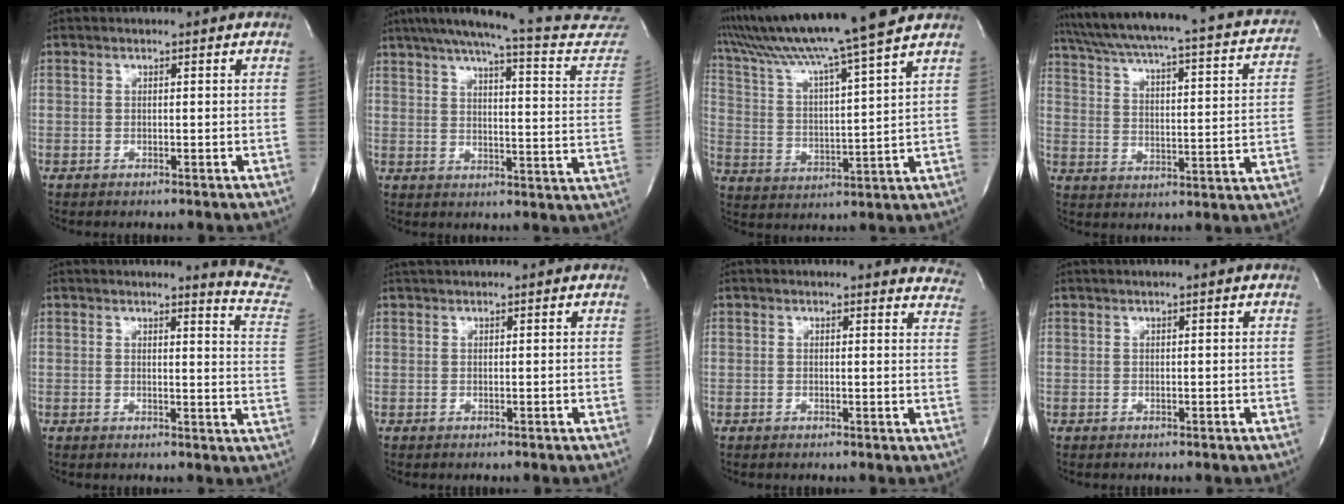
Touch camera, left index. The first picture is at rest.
{"total": 24.3, "force": [22.4, 1.5, 9.4], "torque": [-0.131, -0.067, 0.262]}
{"total": 18.3, "force": [15.6, -2.0, 9.3], "torque": [-0.175, -0.008, 0.248]}
{"total": 27.3, "force": [23.4, 4.0, 13.4], "torque": [-0.212, -0.029, 0.292]}
{"total": 9.4, "force": [9.3, -1.2, 0.8], "torque": [-0.005, -0.114, 0.074]}
{"total": 2.1, "force": [2.0, -0.2, 0.7], "torque": [-0.008, 0.022, 0.038]}
{"total": 9.6, "force": [9.4, 1.5, 1.7], "torque": [0.012, -0.047, 0.063]}
{"total": 1.0, "force": [0.6, -0.3, 0.7], "torque": [-0.019, 0.004, 0.019]}